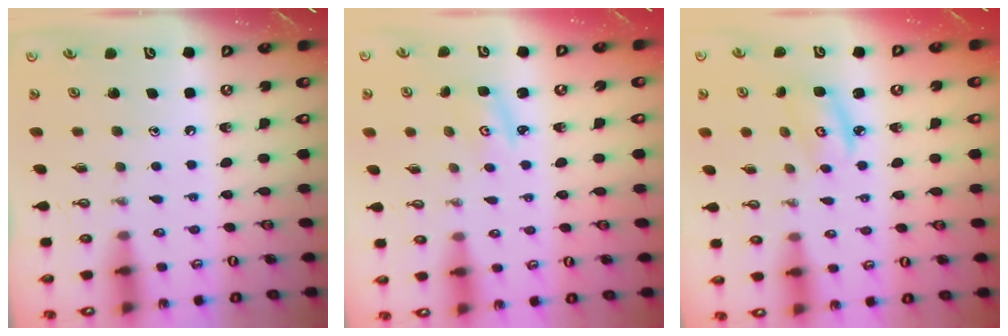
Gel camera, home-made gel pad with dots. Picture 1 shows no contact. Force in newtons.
{"total": 3.0, "press": 2.9, "slide": 0.4}
{"total": 4.2, "press": 4.2, "slide": 0.3}